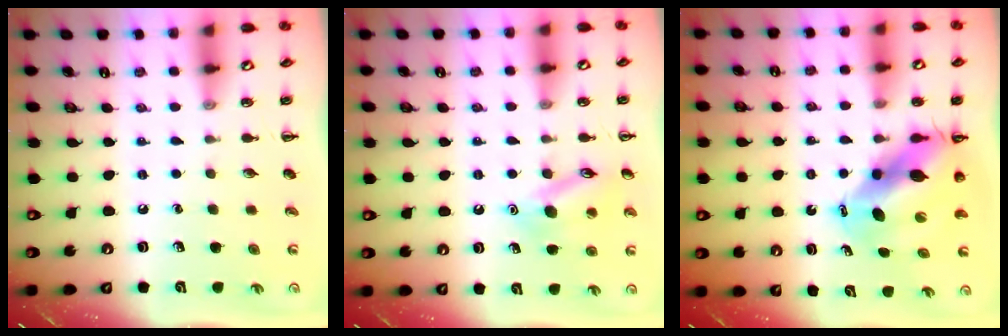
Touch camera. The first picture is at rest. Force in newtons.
{"total": 12.5, "press": 12.5, "slide": 1.1}
{"total": 11.5, "press": 10.9, "slide": 3.6}